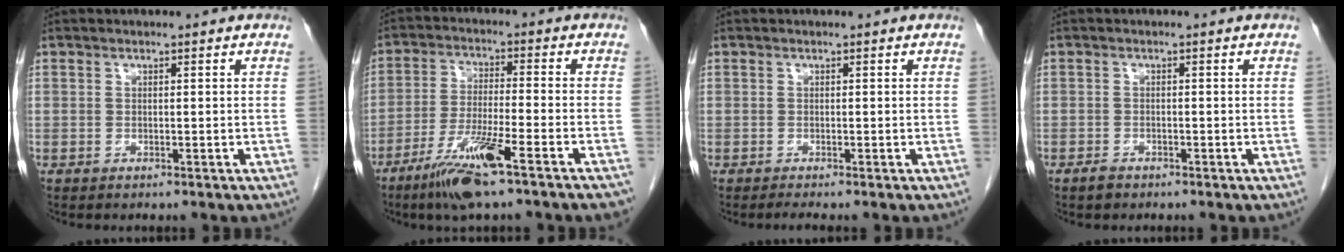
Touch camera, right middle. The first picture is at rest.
{"total": 12.0, "force": [-7.3, 0.1, 9.4], "torque": [-0.173, -0.028, -0.130]}
{"total": 1.1, "force": [-0.8, -0.4, 0.6], "torque": [-0.012, -0.001, -0.015]}
{"total": 1.2, "force": [-0.9, 0.6, 0.4], "torque": [-0.012, 0.001, -0.014]}